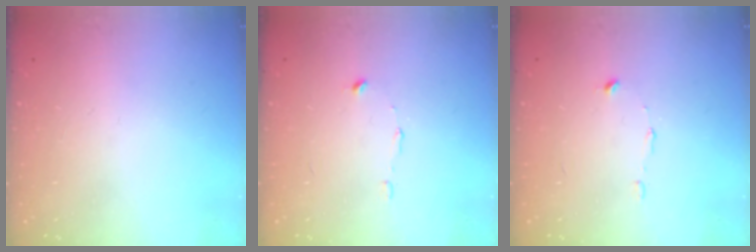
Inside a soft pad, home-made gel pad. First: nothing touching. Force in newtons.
{"total": 4.9, "press": 4.8, "slide": 0.3}
{"total": 4.9, "press": 4.8, "slide": 0.3}